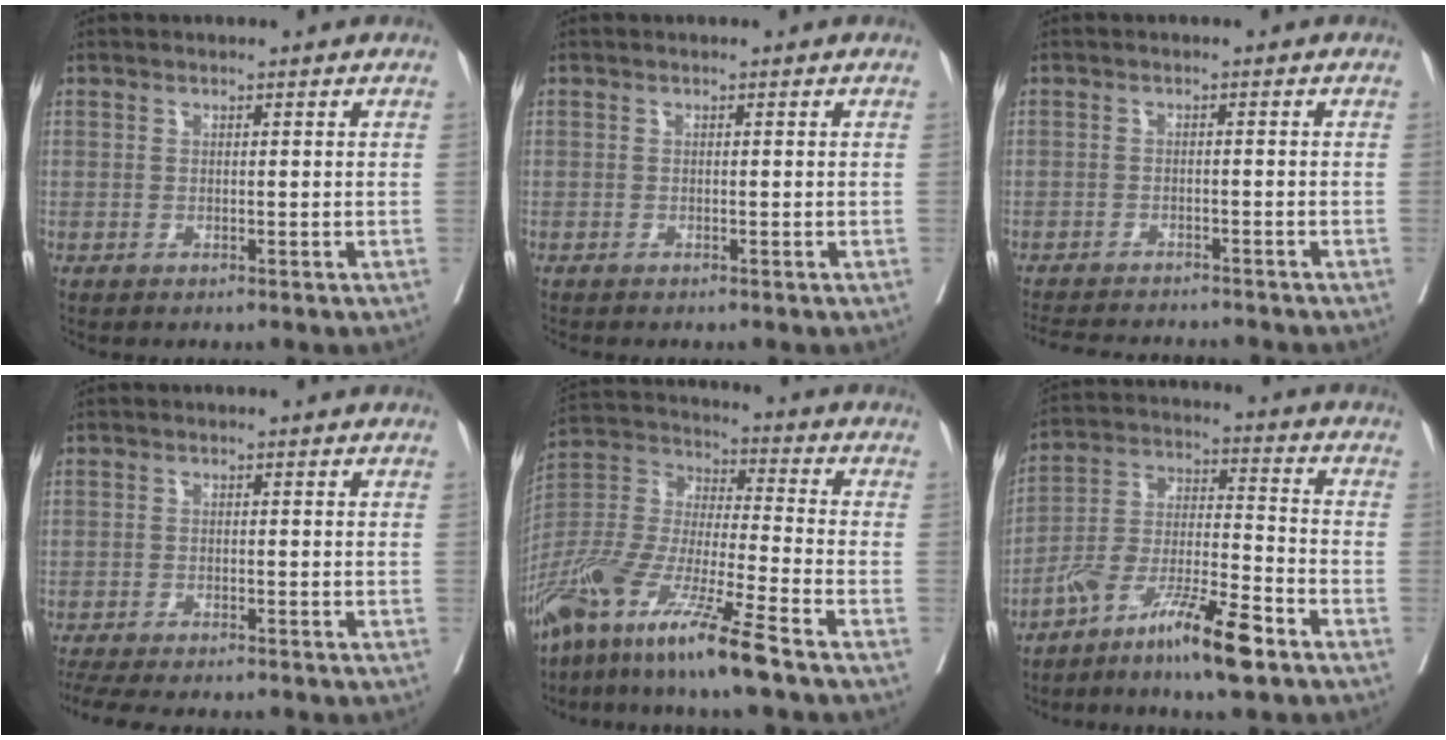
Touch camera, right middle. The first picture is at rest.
{"total": 1.5, "force": [-1.4, 0.2, 0.6], "torque": [-0.008, -0.003, -0.018]}
{"total": 11.1, "force": [-10.4, 1.6, 3.5], "torque": [-0.058, -0.008, -0.141]}
{"total": 11.0, "force": [-9.7, 2.0, 4.8], "torque": [-0.074, -0.016, -0.137]}
{"total": 16.7, "force": [-11.5, 0.2, 12.1], "torque": [-0.267, -0.040, -0.225]}
{"total": 12.0, "force": [-8.2, 1.1, 8.7], "torque": [-0.170, -0.009, -0.158]}